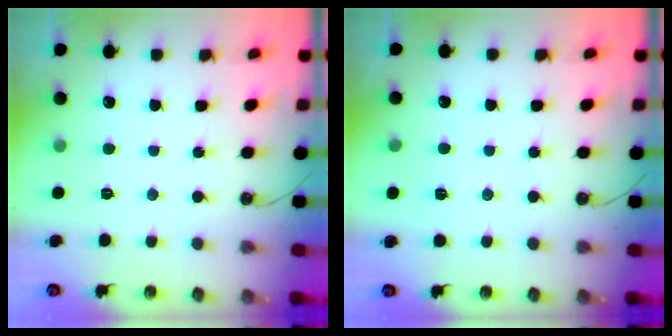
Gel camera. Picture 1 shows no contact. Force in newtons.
{"total": 3.7, "press": 3.3, "slide": 1.6}